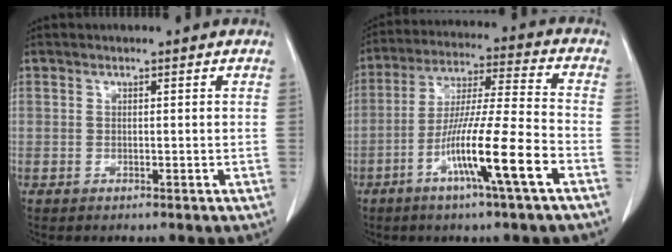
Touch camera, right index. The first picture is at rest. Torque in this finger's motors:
{"motor_torque": [1.45, -0.69, 0.84, 0.21]}